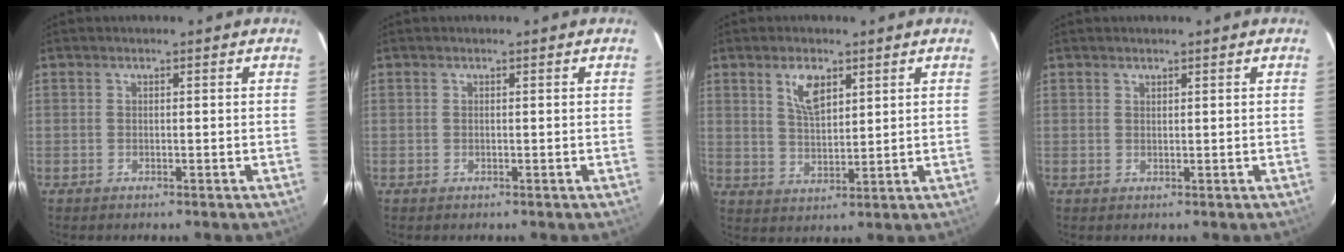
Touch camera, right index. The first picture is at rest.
{"total": 0.0}
{"total": 6.1, "force": [3.2, 2.8, 4.4], "torque": [-0.079, 0.005, 0.063]}
{"total": 0.5, "force": [0.5, 0.2, 0.1], "torque": [-0.001, 0.001, 0.009]}